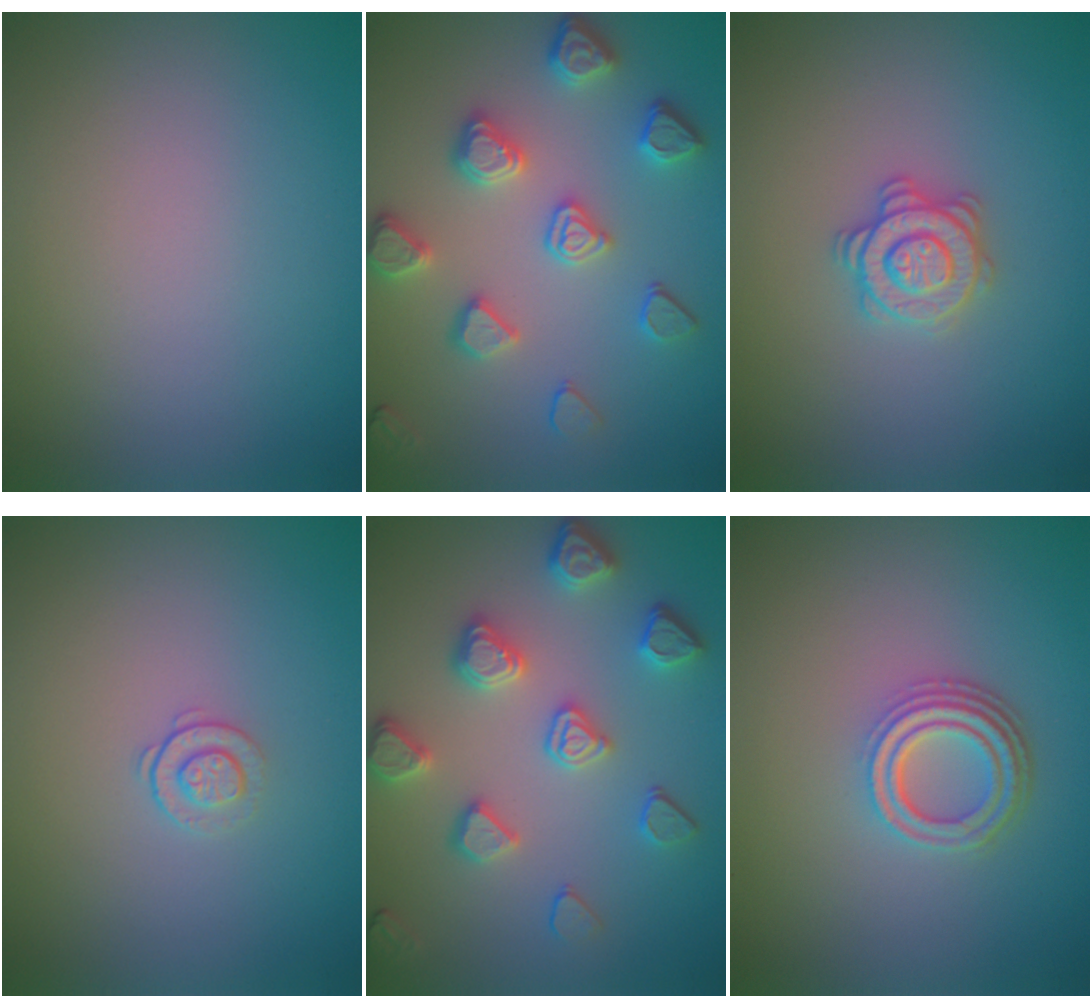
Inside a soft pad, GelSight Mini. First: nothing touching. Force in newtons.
{"total": 4.4, "press": 4.1, "slide": 1.5}
{"total": 3.1, "press": 2.9, "slide": 0.9}
{"total": 1.2, "press": 0.9, "slide": 0.8}
{"total": 4.4, "press": 4.1, "slide": 1.5}
{"total": 4.0, "press": 3.0, "slide": 2.6}